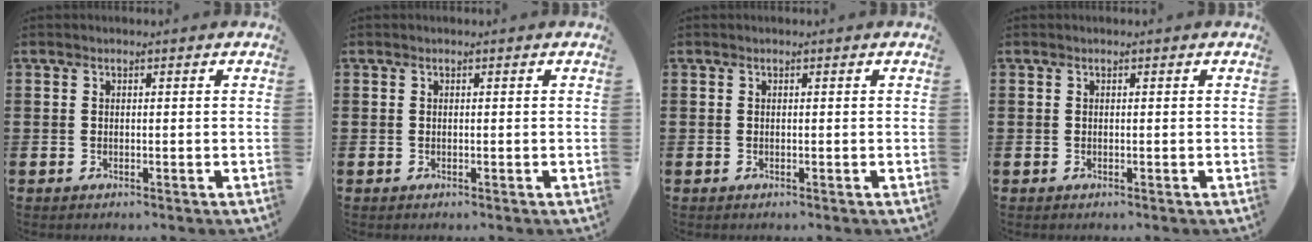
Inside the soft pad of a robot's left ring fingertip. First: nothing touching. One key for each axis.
{"total": 0.0}
{"total": 0.0}
{"total": 0.0}